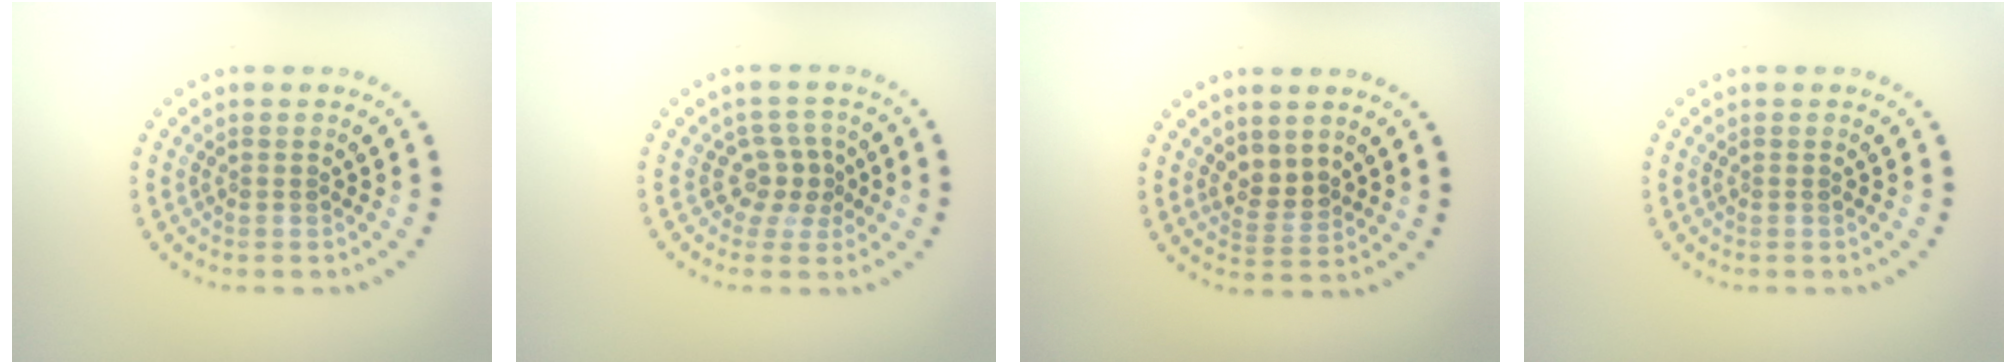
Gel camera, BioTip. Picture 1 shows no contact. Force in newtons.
{"total": 2.3, "press": 1.7, "slide": 1.5}
{"total": 2.0, "press": 1.8, "slide": 0.9}
{"total": 0.0}